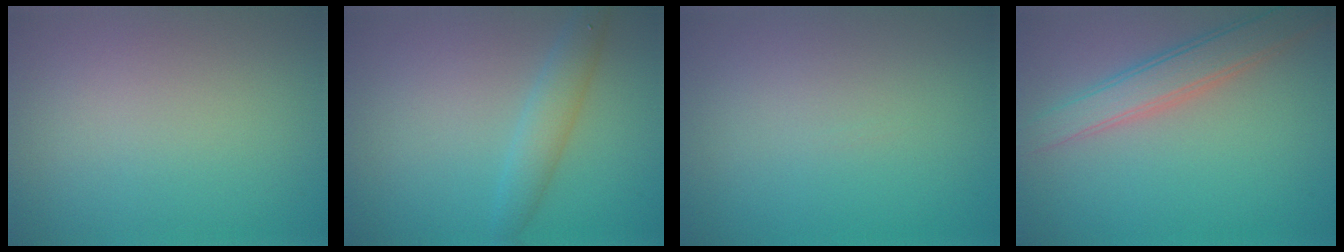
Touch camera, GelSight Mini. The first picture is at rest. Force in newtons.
{"total": 2.5, "press": 2.5, "slide": 0.2}
{"total": 0.0}
{"total": 3.9, "press": 3.9, "slide": 0.1}